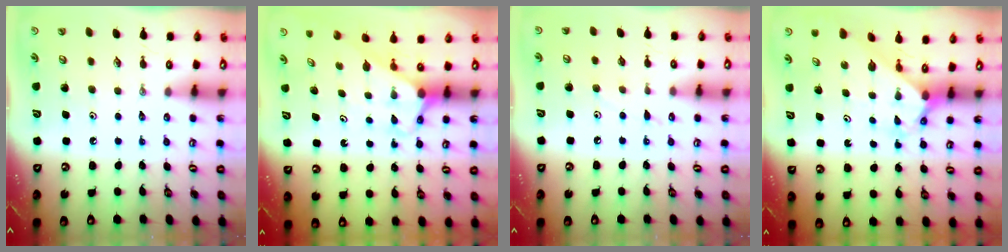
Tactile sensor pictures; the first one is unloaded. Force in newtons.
{"total": 2.7, "press": 2.7, "slide": 0.2}
{"total": 4.9, "press": 4.8, "slide": 0.6}
{"total": 2.3, "press": 2.3, "slide": 0.2}